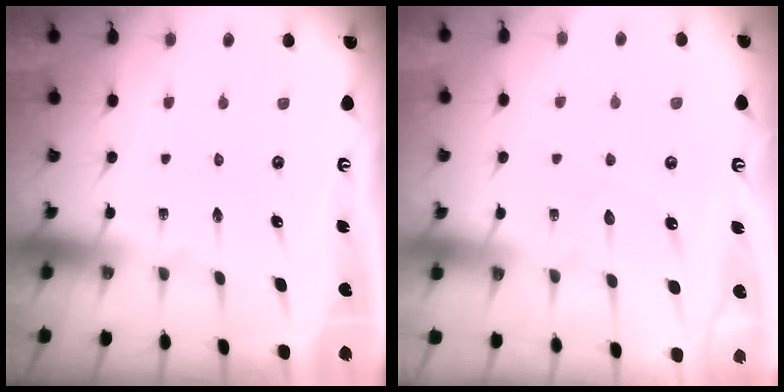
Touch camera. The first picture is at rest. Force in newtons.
{"total": 5.3, "press": 5.2, "slide": 0.6}